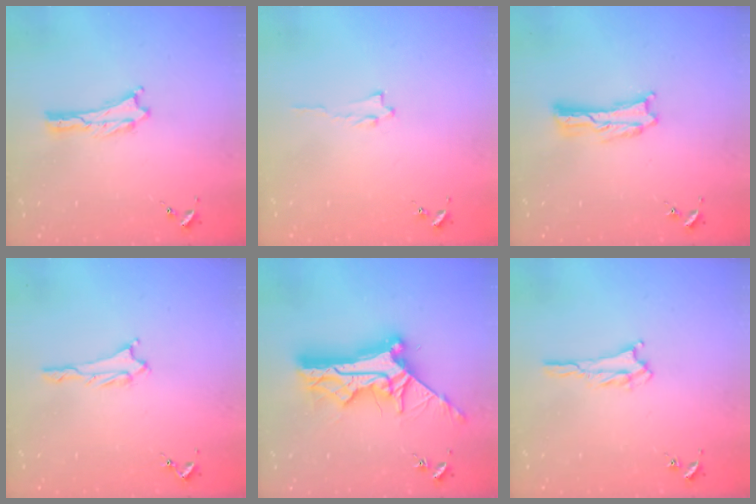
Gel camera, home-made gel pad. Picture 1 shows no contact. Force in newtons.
{"total": 0.6, "press": 0.6, "slide": 0.1}
{"total": 0.8, "press": 0.8, "slide": 0.2}
{"total": 1.1, "press": 1.0, "slide": 0.1}
{"total": 12.0, "press": 12.0, "slide": 1.2}
{"total": 2.3, "press": 2.2, "slide": 0.4}